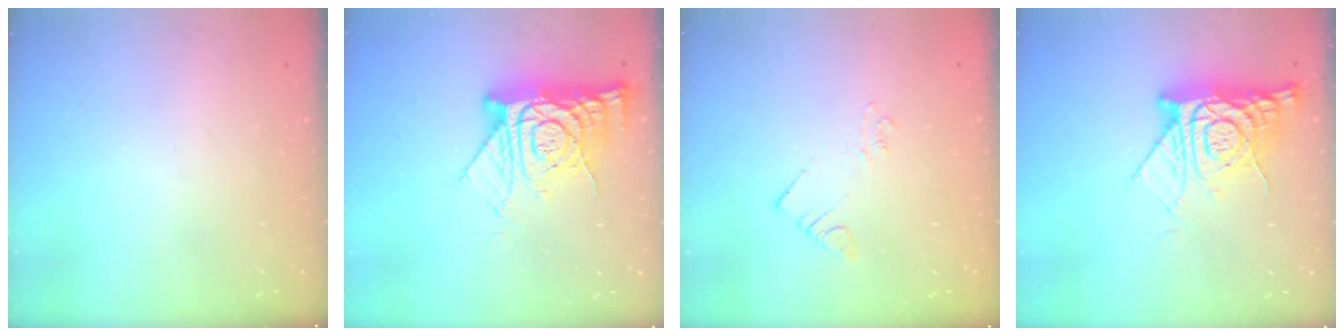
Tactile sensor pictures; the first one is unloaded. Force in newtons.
{"total": 14.7, "press": 14.6, "slide": 1.3}
{"total": 2.2, "press": 2.2, "slide": 0.3}
{"total": 13.2, "press": 13.2, "slide": 1.2}